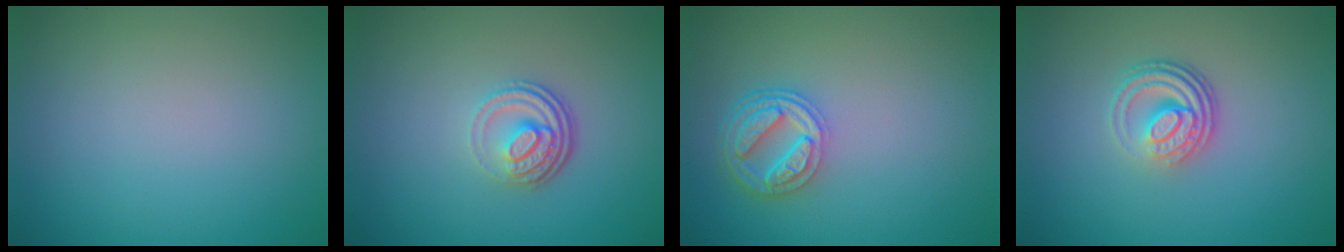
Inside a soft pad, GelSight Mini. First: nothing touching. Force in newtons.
{"total": 3.6, "press": 2.5, "slide": 2.7}
{"total": 4.5, "press": 3.5, "slide": 2.9}
{"total": 4.1, "press": 2.7, "slide": 3.1}